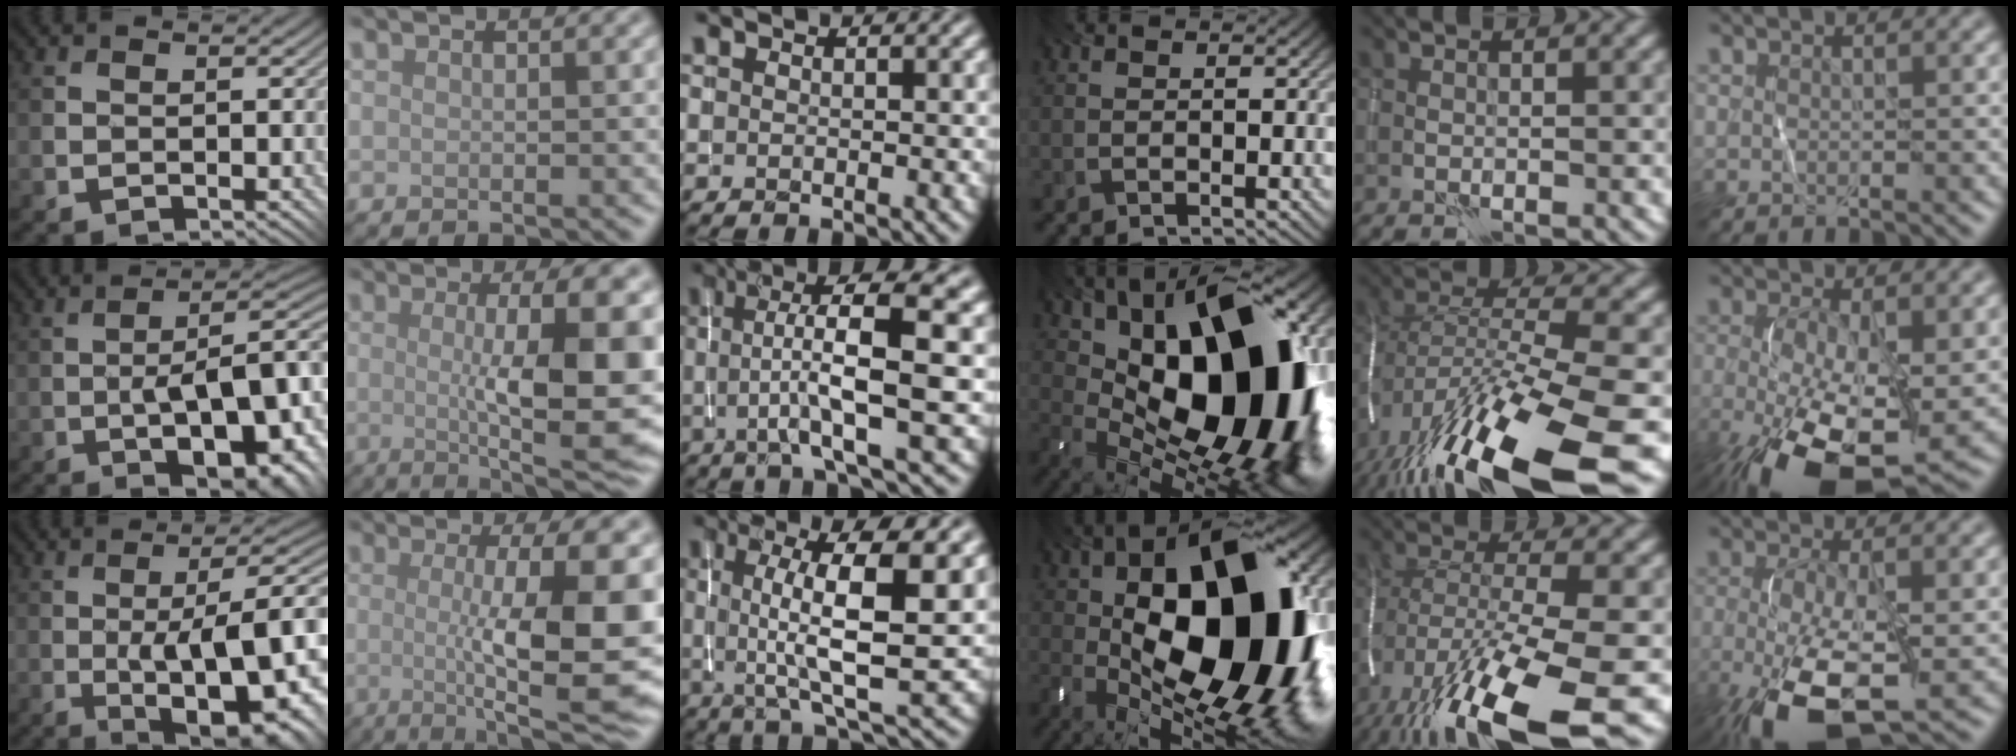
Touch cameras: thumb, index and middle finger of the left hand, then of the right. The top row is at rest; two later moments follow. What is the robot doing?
{"motion": "wrap", "object": "thread"}